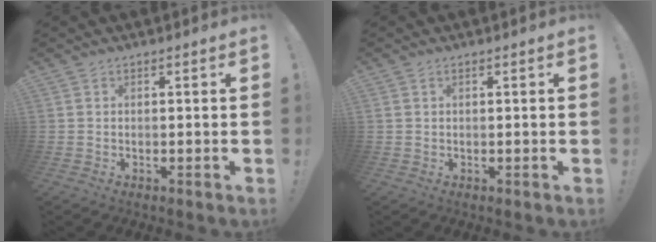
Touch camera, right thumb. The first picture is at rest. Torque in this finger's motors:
{"motor_torque": [0.19, 0.14, 0.03, 0.00, 0.06]}